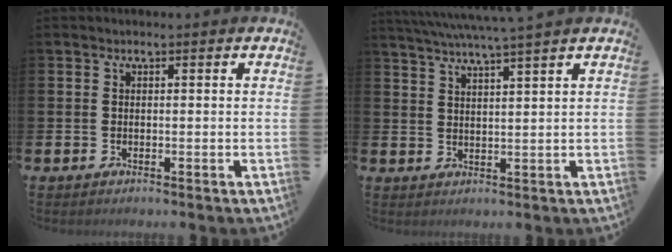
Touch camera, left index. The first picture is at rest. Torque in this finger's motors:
{"motor_torque": [0.72, -0.73, 0.12, 0.07]}